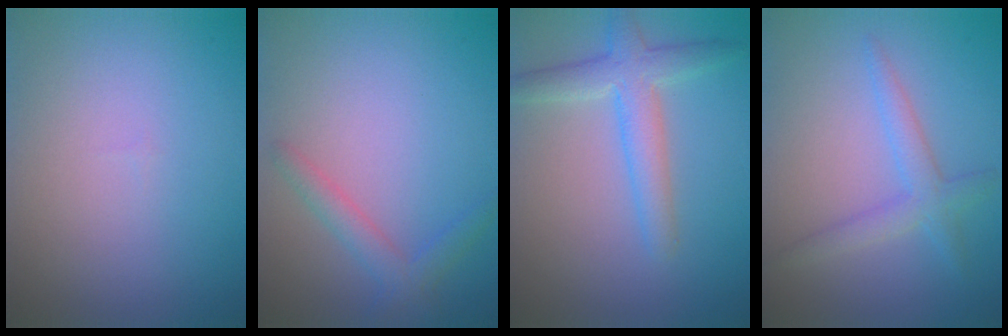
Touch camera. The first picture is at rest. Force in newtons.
{"total": 2.2, "press": 2.2, "slide": 0.0}
{"total": 3.7, "press": 3.7, "slide": 0.1}
{"total": 2.5, "press": 2.5, "slide": 0.1}